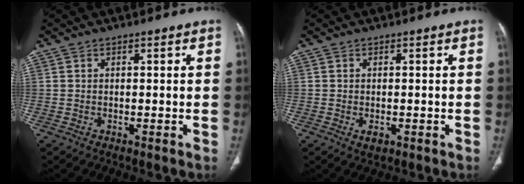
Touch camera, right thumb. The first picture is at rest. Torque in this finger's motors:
{"motor_torque": [-0.23, 0.11, -0.16, -0.10, 0.04]}